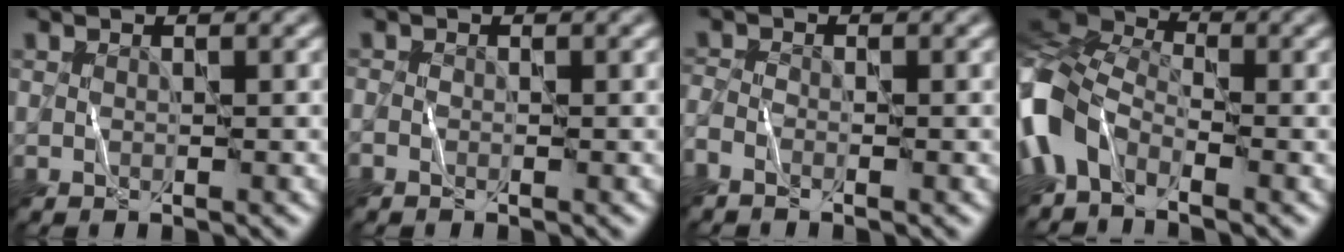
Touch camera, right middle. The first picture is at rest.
{"total": 0.5, "force": [-0.5, 0.3, 0.1], "torque": [-0.001, 0.000, -0.012]}
{"total": 1.5, "force": [-1.4, 0.3, 0.5], "torque": [-0.014, -0.005, -0.038]}
{"total": 7.1, "force": [-3.2, 4.1, 4.9], "torque": [-0.109, 0.002, -0.092]}